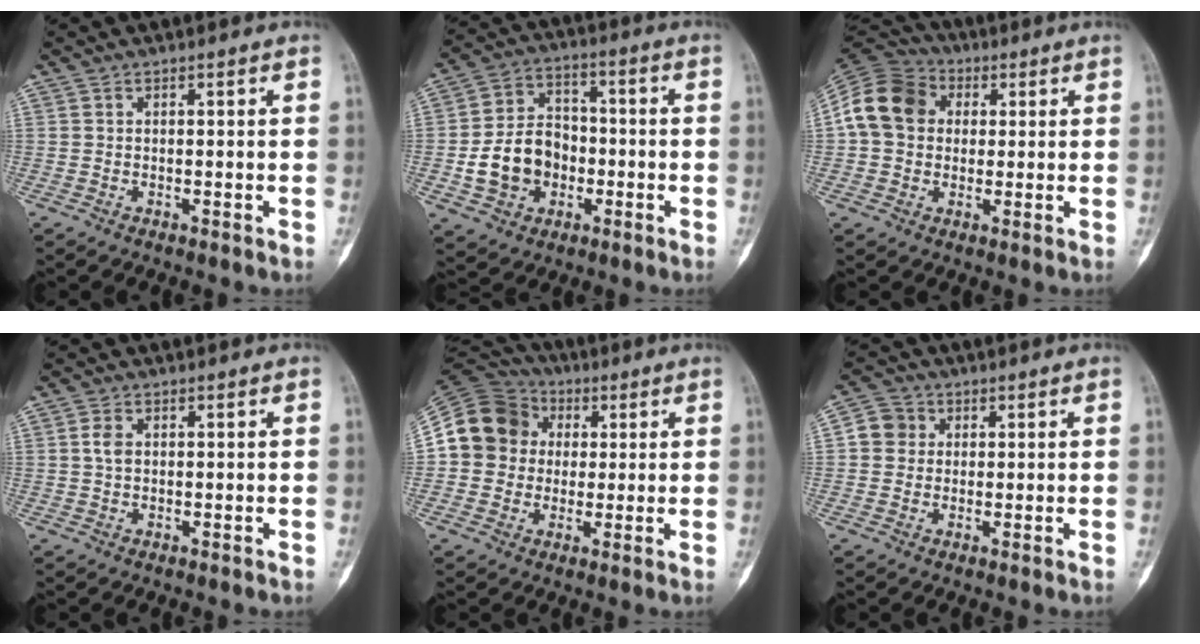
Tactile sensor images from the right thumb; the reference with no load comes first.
{"total": 12.6, "force": [-2.8, 10.0, 7.2], "torque": [-0.104, 0.033, -0.048]}
{"total": 13.1, "force": [2.1, 10.7, 7.2], "torque": [-0.125, 0.025, 0.030]}
{"total": 2.5, "force": [0.4, 1.7, 1.8], "torque": [-0.035, 0.004, 0.007]}
{"total": 13.8, "force": [1.4, 12.6, 5.6], "torque": [-0.089, 0.030, 0.018]}
{"total": 4.8, "force": [0.7, 4.5, 1.5], "torque": [-0.008, 0.006, 0.004]}